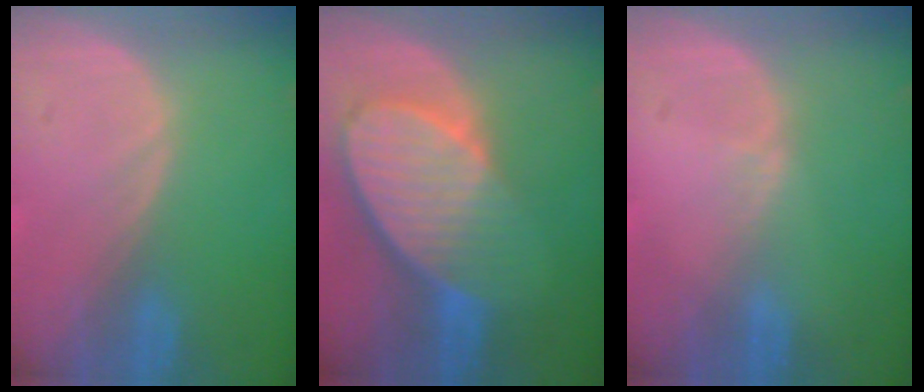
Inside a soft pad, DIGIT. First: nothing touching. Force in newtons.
{"total": 10.0, "press": 8.7, "slide": 4.8}
{"total": 0.6, "press": 0.6, "slide": 0.2}